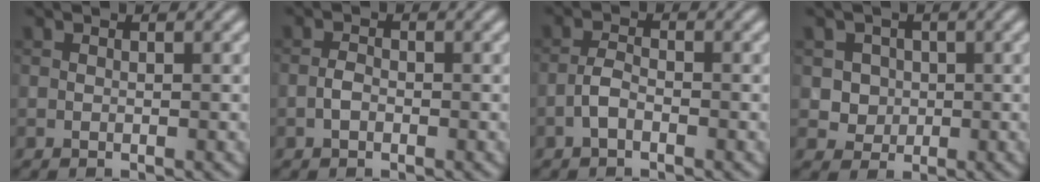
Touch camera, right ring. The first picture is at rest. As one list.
[{"total": 1.2, "force": [-0.5, 0.7, 0.8], "torque": [-0.017, 0.002, -0.013]}, {"total": 1.8, "force": [-1.0, 0.7, 1.3], "torque": [-0.027, 0.005, -0.025]}, {"total": 2.8, "force": [0.7, 2.6, 0.9], "torque": [-0.007, 0.004, 0.019]}]